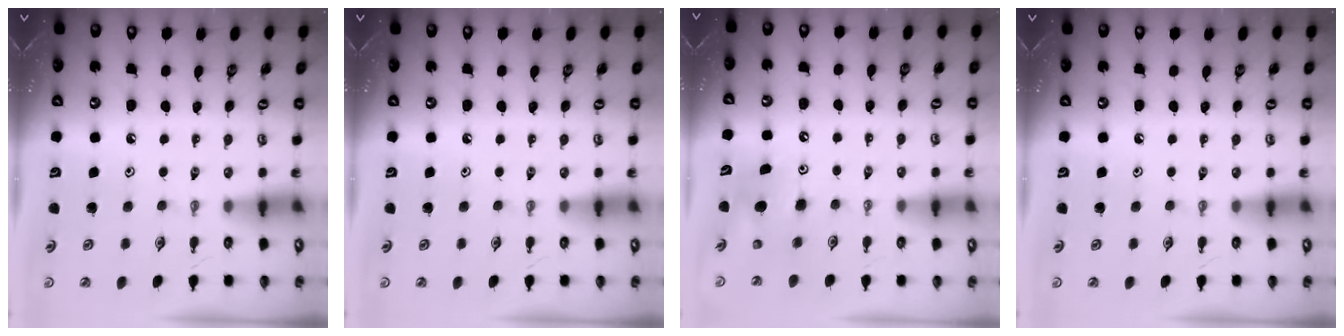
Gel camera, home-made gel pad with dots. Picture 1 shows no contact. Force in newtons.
{"total": 0.0}
{"total": 7.5, "press": 7.4, "slide": 1.3}
{"total": 0.0}